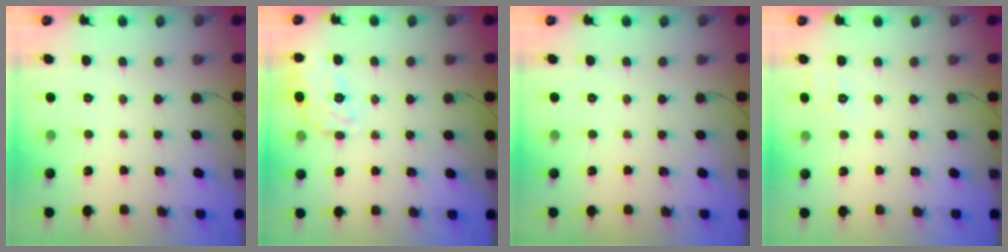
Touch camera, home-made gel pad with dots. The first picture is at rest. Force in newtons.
{"total": 12.0, "press": 11.8, "slide": 1.9}
{"total": 0.0}
{"total": 1.9, "press": 0.7, "slide": 1.7}